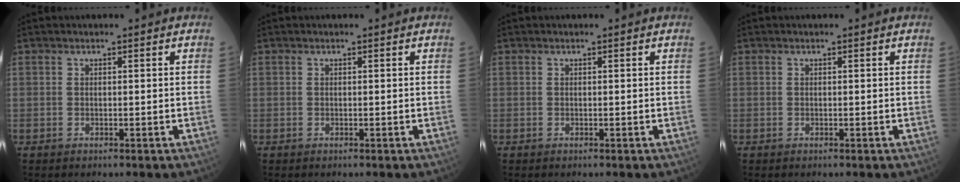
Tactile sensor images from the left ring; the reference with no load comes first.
{"total": 0.0}
{"total": 0.0}
{"total": 0.0}